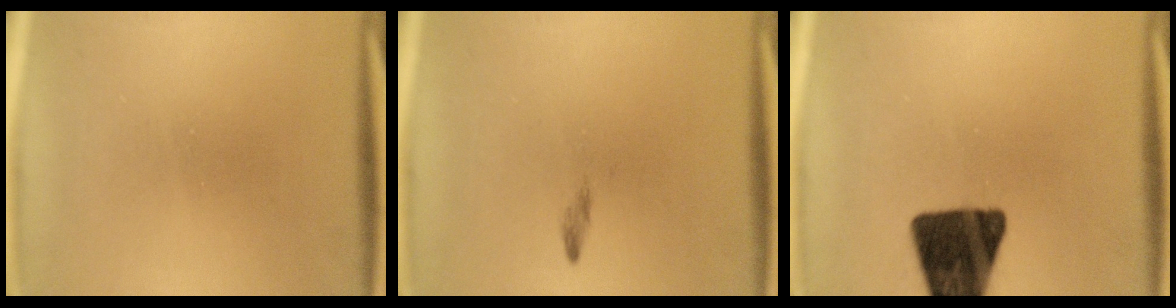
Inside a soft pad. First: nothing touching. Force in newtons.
{"total": 0.7}
{"total": 14.3}